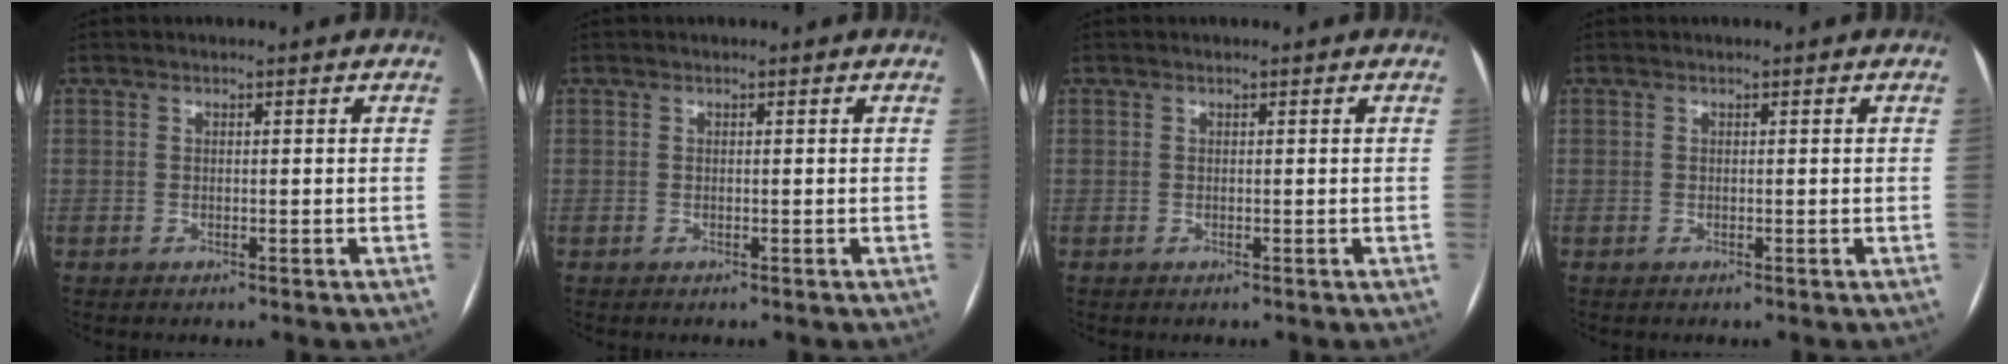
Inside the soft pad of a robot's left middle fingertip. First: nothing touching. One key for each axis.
{"total": 0.0}
{"total": 0.0}
{"total": 0.0}